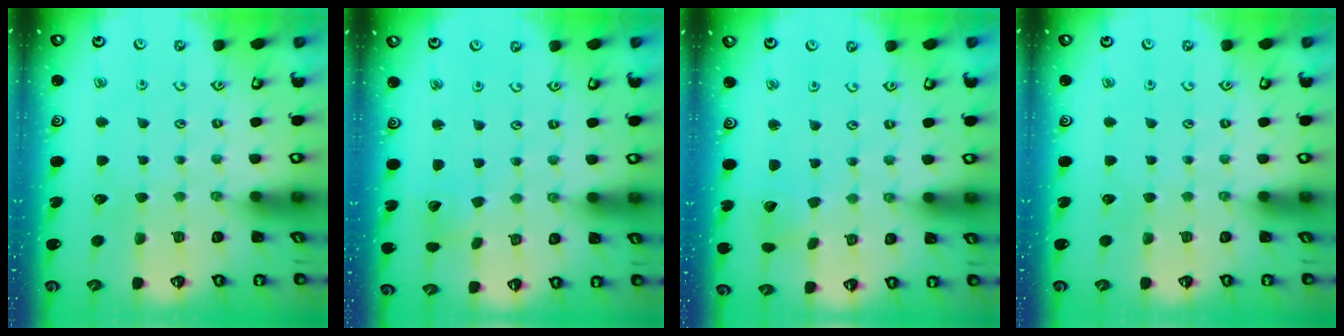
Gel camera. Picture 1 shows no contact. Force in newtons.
{"total": 3.2, "press": 3.2, "slide": 0.4}
{"total": 2.6, "press": 2.6, "slide": 0.3}
{"total": 0.0}